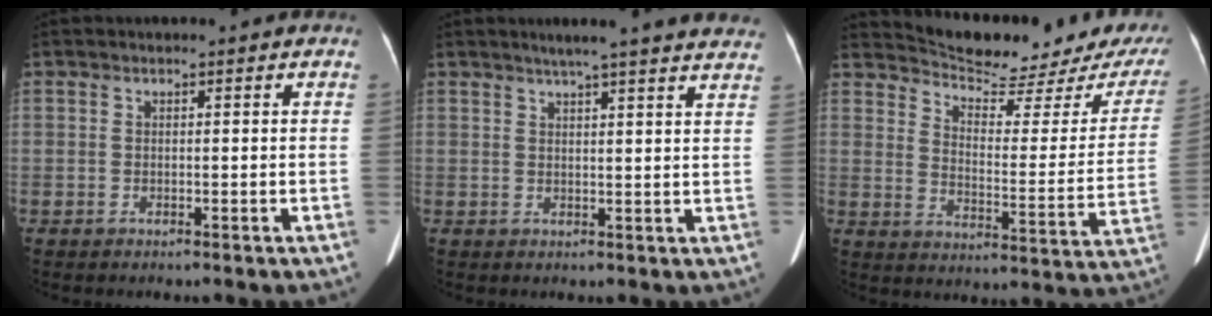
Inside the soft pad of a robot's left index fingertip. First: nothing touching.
{"total": 16.1, "force": [14.2, 0.5, 7.4], "torque": [-0.100, 0.005, 0.166]}
{"total": 19.3, "force": [17.7, 2.5, 7.2], "torque": [-0.101, -0.059, 0.228]}